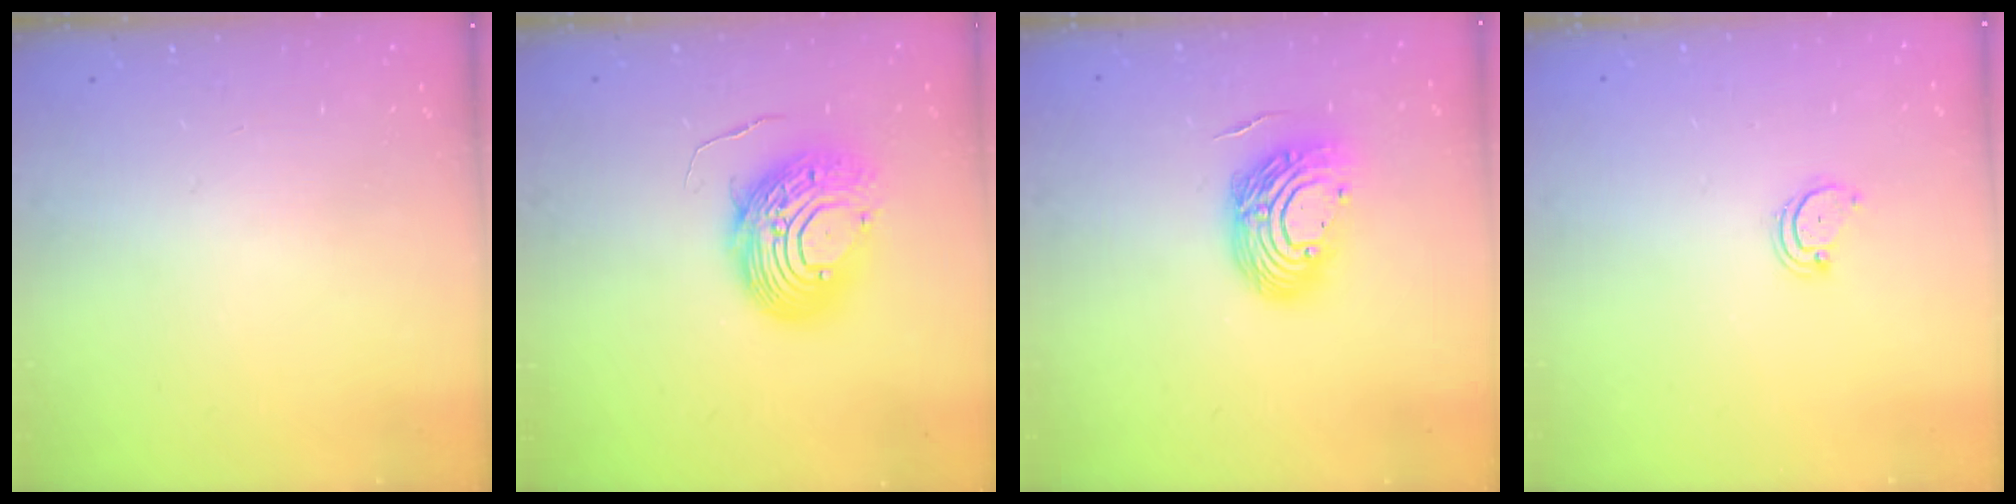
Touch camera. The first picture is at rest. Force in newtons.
{"total": 12.5, "press": 12.4, "slide": 1.3}
{"total": 13.3, "press": 13.1, "slide": 2.3}
{"total": 2.2, "press": 2.2, "slide": 0.3}